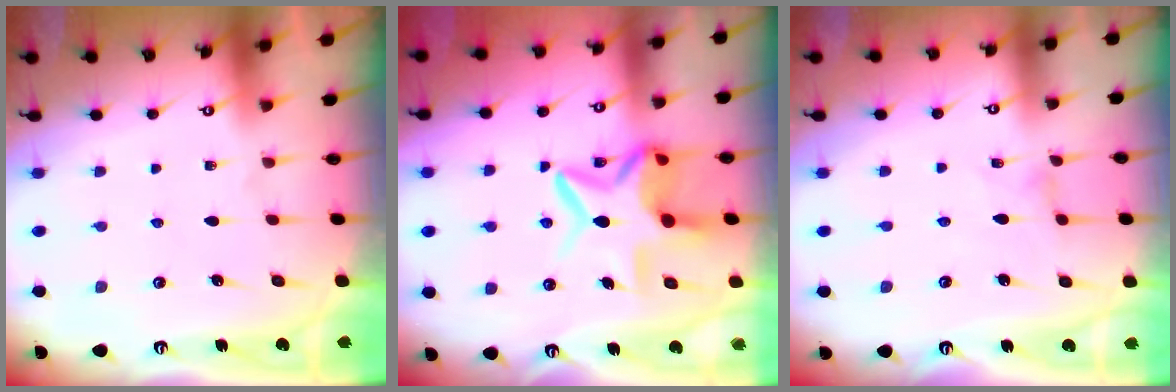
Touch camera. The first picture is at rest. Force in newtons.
{"total": 10.9, "press": 10.8, "slide": 1.4}
{"total": 0.0}